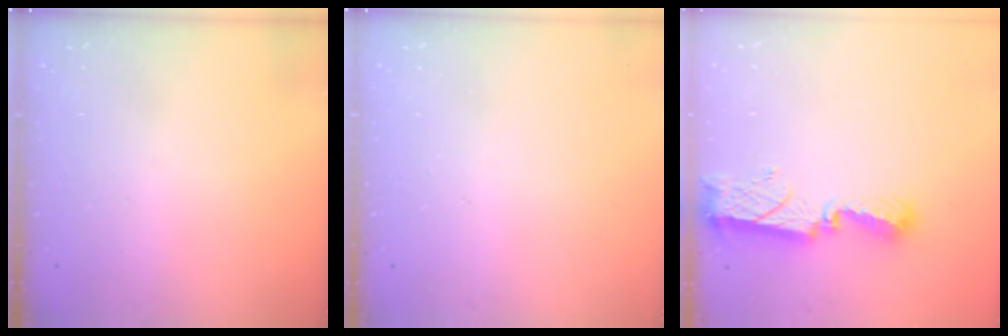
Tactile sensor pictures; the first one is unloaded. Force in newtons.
{"total": 0.0}
{"total": 9.0, "press": 8.9, "slide": 0.8}